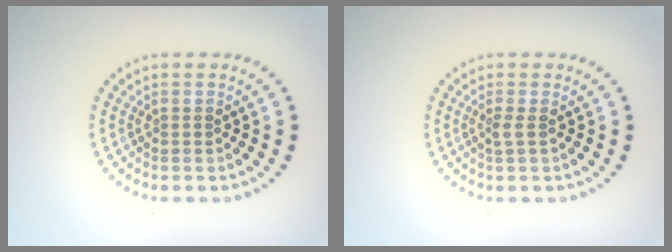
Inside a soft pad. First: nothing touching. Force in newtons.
{"total": 0.9, "press": 0.6, "slide": 0.7}